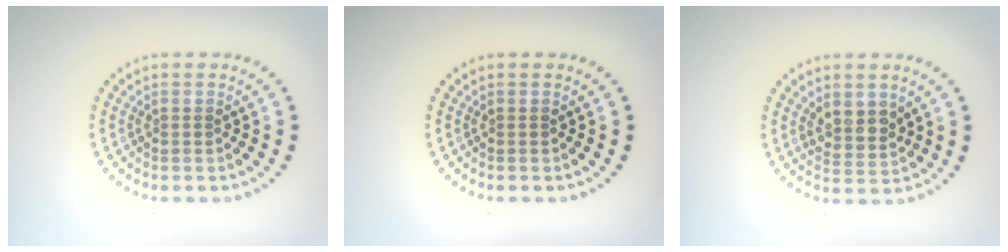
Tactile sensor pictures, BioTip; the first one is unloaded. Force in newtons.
{"total": 0.0}
{"total": 2.4, "press": 2.1, "slide": 1.2}